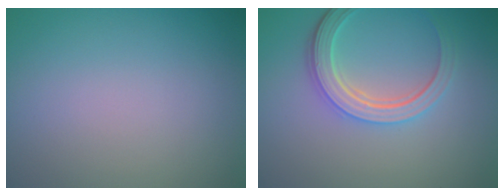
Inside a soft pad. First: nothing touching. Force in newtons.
{"total": 4.4, "press": 3.4, "slide": 2.7}